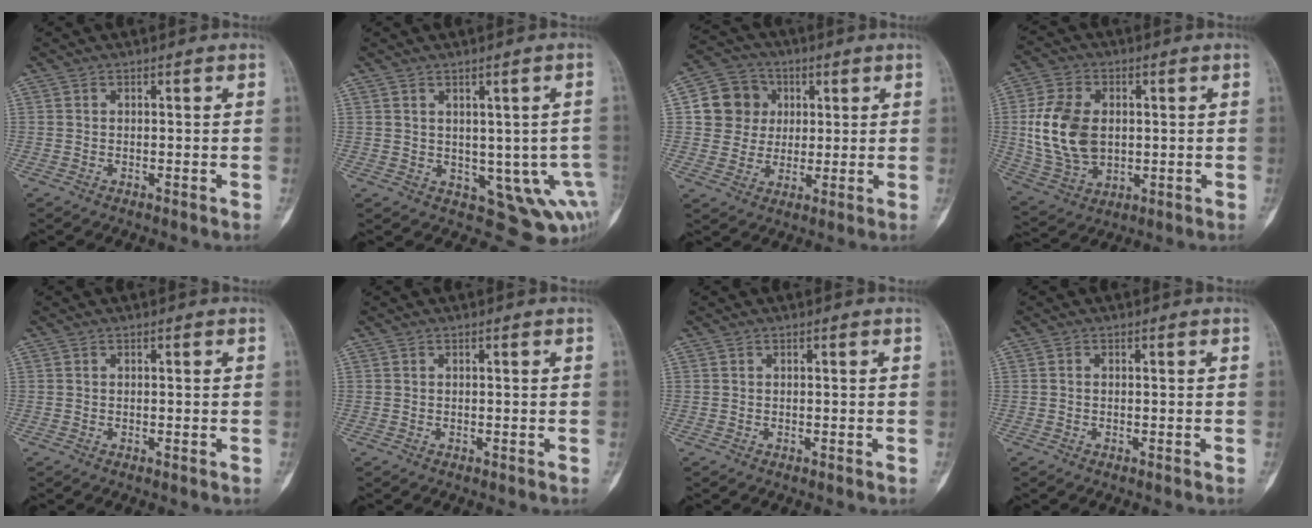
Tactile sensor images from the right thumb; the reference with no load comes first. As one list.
[{"total": 9.3, "force": [-0.7, 5.5, 7.5], "torque": [-0.066, -0.010, 0.012]}, {"total": 9.9, "force": [2.1, 9.2, 2.9], "torque": [-0.018, 0.003, 0.033]}, {"total": 14.6, "force": [1.0, 10.0, 10.6], "torque": [-0.194, -0.003, 0.030]}, {"total": 0.0}, {"total": 0.0}, {"total": 0.0}, {"total": 0.0}]